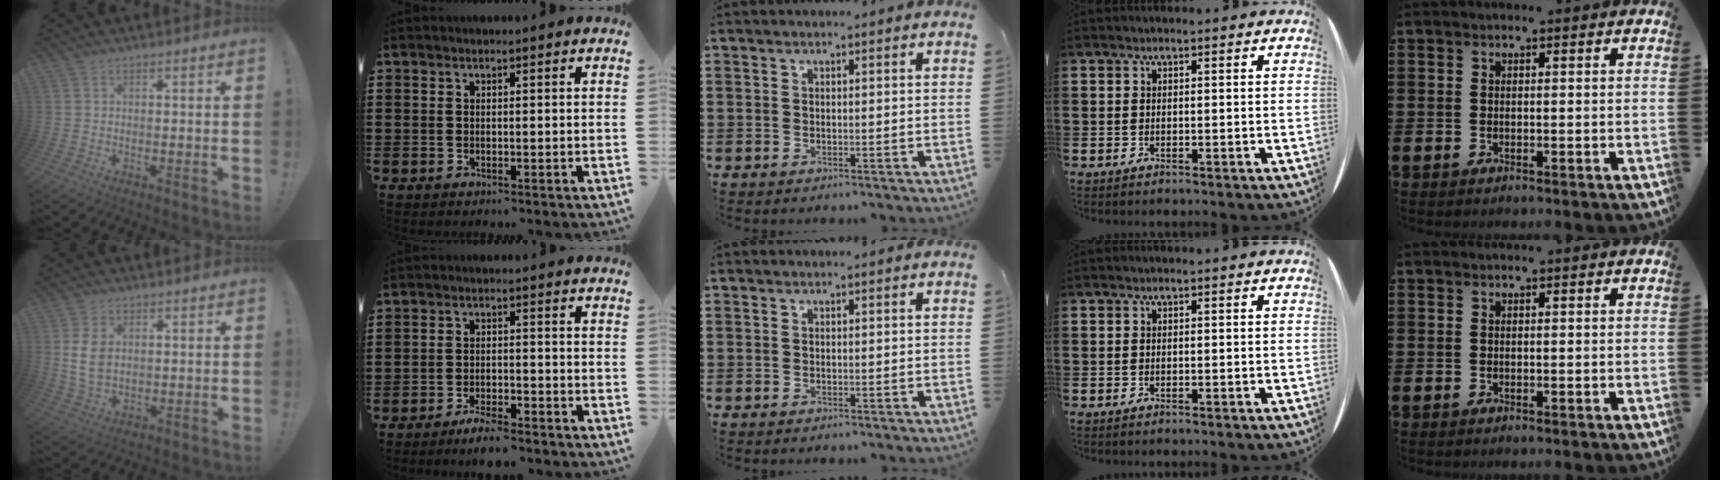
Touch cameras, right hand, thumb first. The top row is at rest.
{"thumb": {"total": 6.7, "force": [1.4, 4.3, 4.9], "torque": [-0.079, -0.003, 0.024]}, "index": {"total": 3.5, "force": [-3.3, 0.3, 1.0], "torque": [-0.021, 0.006, -0.067]}}